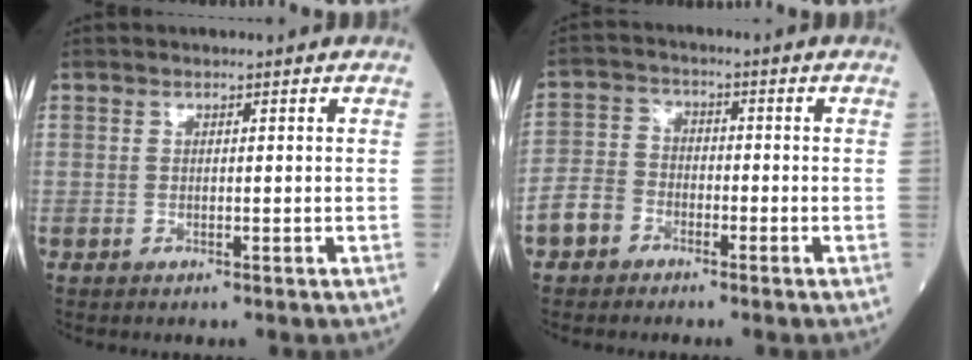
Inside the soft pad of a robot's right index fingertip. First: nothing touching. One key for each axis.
{"total": 4.9, "fx": -2.9, "fy": 3.6, "fz": 1.7, "tx": -0.045, "ty": 0.012, "tz": -0.062}